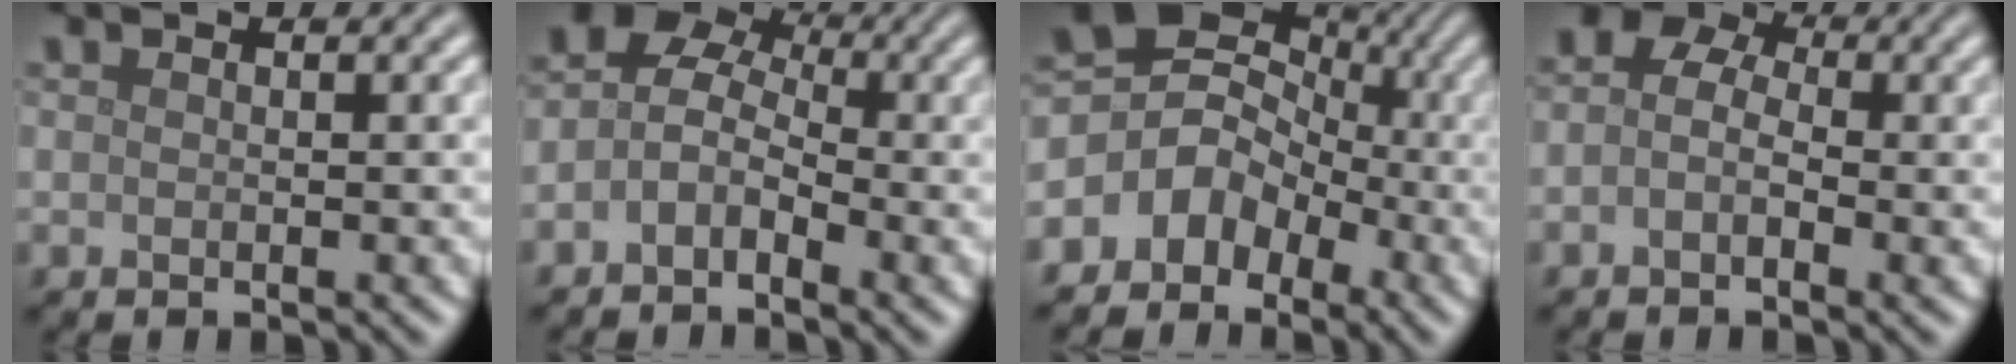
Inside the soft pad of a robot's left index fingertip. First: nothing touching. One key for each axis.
{"total": 3.9, "fx": -0.6, "fy": 2.9, "fz": 2.5, "tx": -0.036, "ty": 0.009, "tz": -0.017}
{"total": 5.7, "fx": -1.9, "fy": 4.7, "fz": 2.5, "tx": -0.030, "ty": 0.014, "tz": -0.055}
{"total": 5.4, "fx": 0.6, "fy": 4.1, "fz": 3.5, "tx": -0.022, "ty": 0.026, "tz": -0.030}